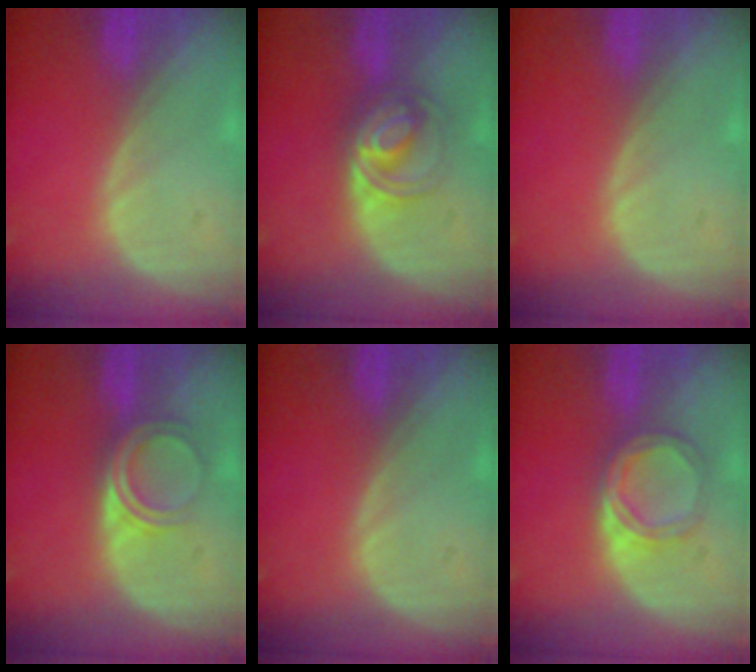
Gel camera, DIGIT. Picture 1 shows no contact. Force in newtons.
{"total": 6.0, "press": 5.6, "slide": 2.3}
{"total": 0.0}
{"total": 4.8, "press": 4.1, "slide": 2.6}
{"total": 0.0}
{"total": 4.7, "press": 4.6, "slide": 0.4}